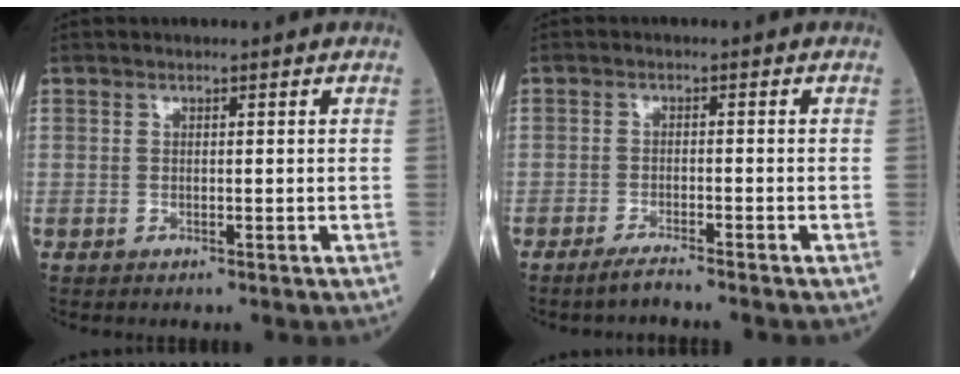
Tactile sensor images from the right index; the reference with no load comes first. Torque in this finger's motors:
{"motor_torque": [-0.12, -0.09, 0.03, -0.01]}